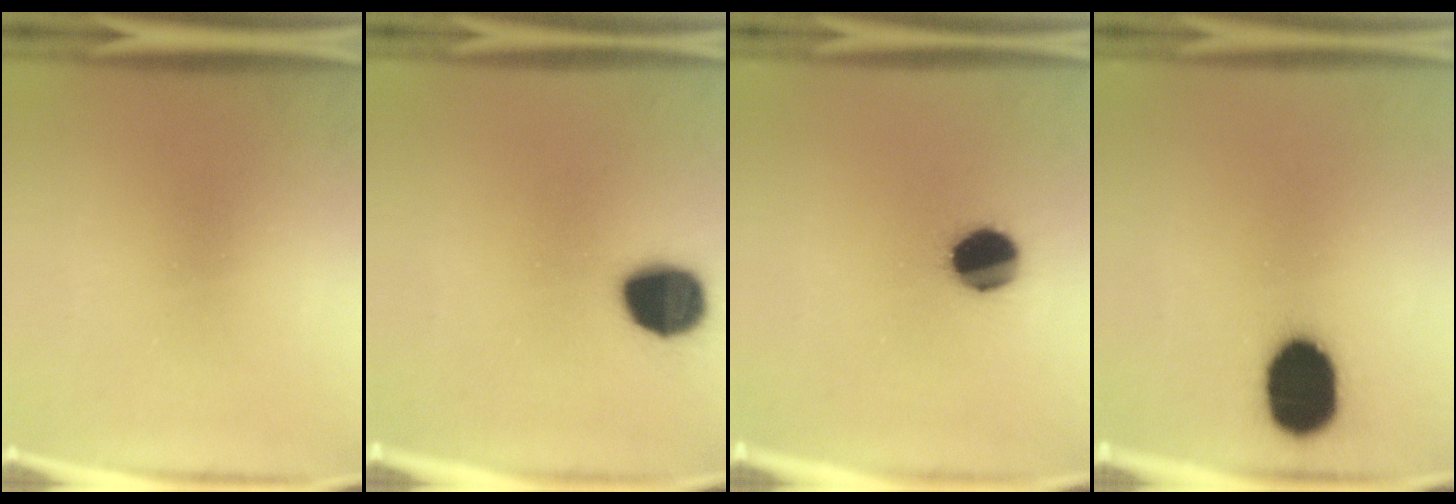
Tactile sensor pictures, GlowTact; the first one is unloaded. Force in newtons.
{"total": 15.2}
{"total": 11.5}
{"total": 17.6}